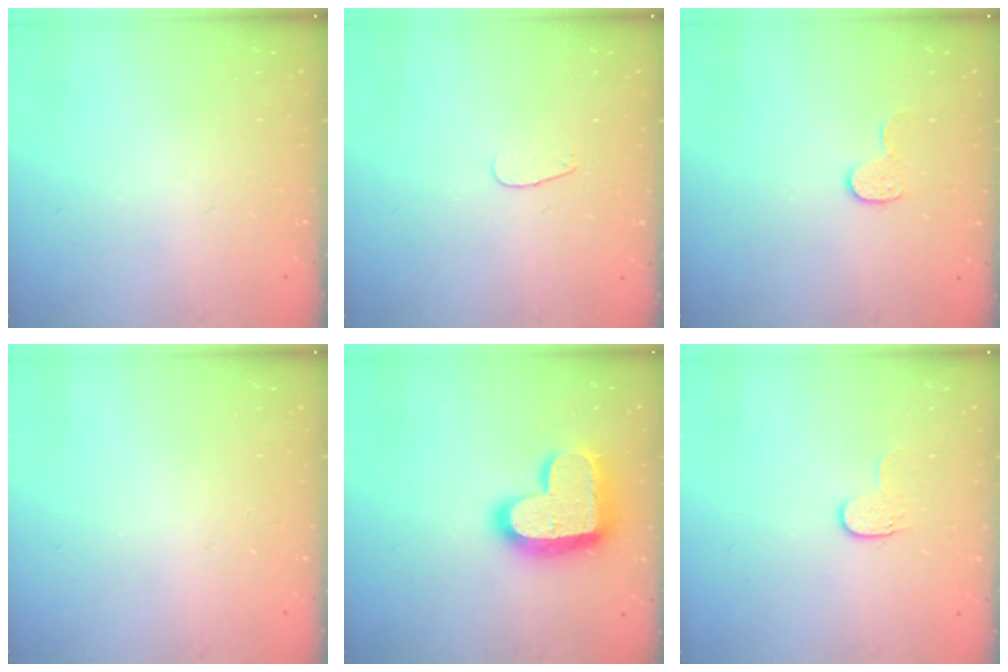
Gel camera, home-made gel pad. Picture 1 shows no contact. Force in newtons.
{"total": 2.8, "press": 2.8, "slide": 0.2}
{"total": 6.1, "press": 6.1, "slide": 0.2}
{"total": 0.0}
{"total": 19.9, "press": 19.9, "slide": 1.3}
{"total": 4.6, "press": 4.6, "slide": 0.5}